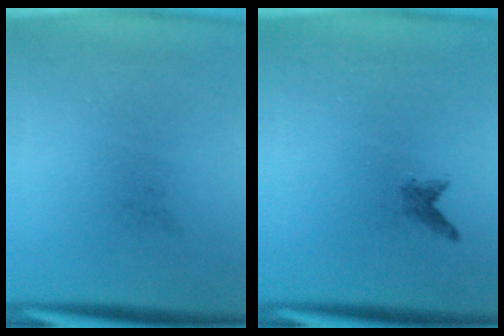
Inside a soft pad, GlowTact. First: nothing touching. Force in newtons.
{"total": 1.0}